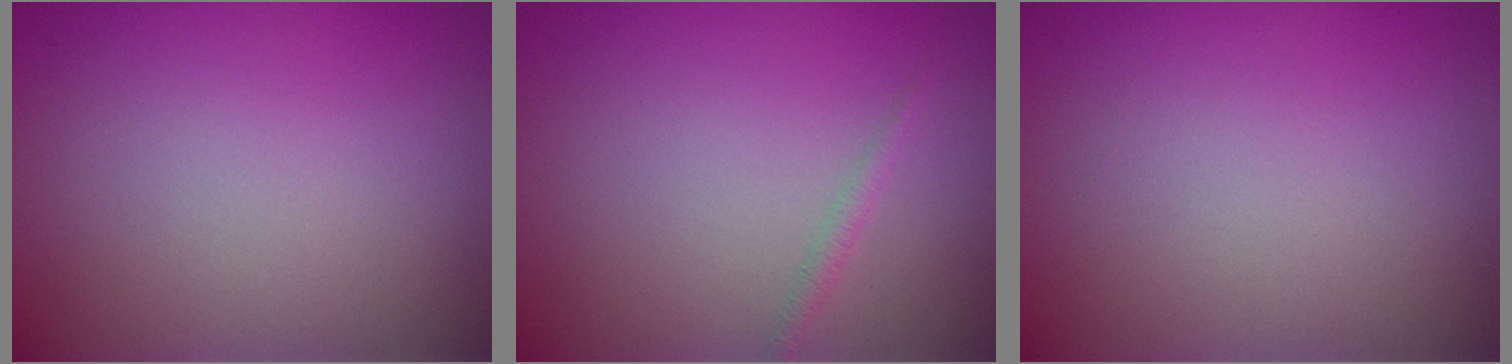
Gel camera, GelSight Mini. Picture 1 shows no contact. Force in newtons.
{"total": 0.8, "press": 0.8, "slide": 0.1}
{"total": 0.0}